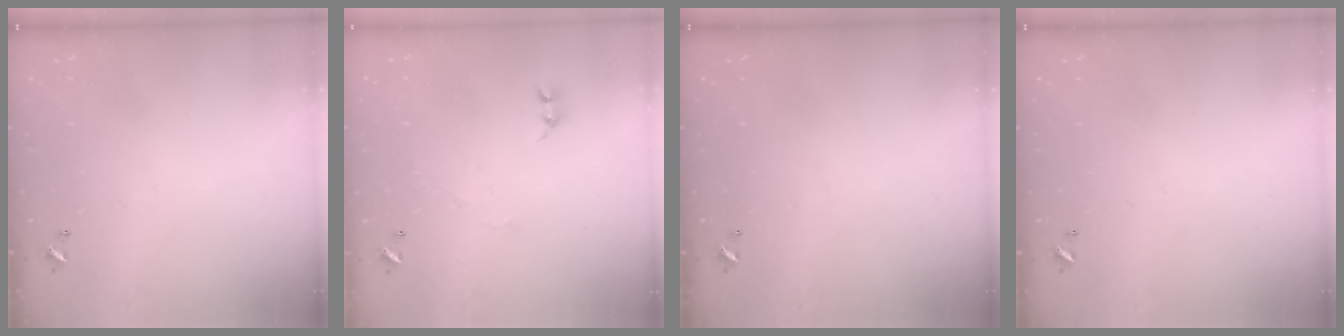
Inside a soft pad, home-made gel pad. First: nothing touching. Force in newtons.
{"total": 0.9, "press": 0.8, "slide": 0.4}
{"total": 0.0}
{"total": 0.0}